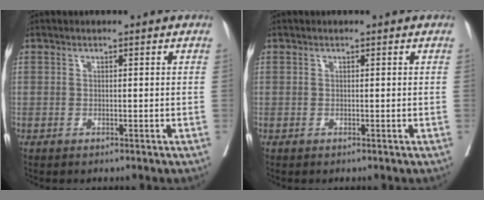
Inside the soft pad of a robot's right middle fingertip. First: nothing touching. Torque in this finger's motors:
{"motor_torque": [0.00, 0.00, 0.00, 0.00]}